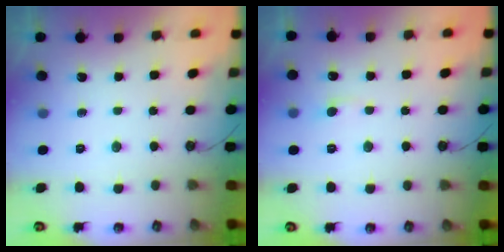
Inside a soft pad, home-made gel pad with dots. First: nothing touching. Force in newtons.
{"total": 1.0, "press": 0.8, "slide": 0.5}